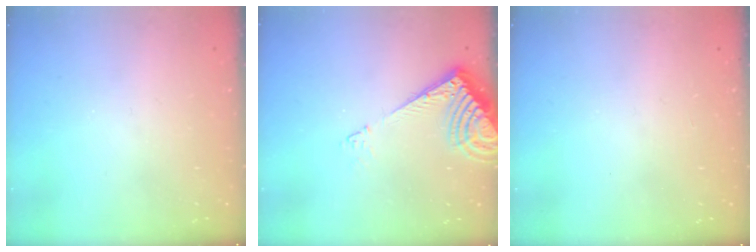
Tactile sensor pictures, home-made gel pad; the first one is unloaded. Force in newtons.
{"total": 8.2, "press": 8.1, "slide": 0.7}
{"total": 2.2, "press": 2.2, "slide": 0.2}